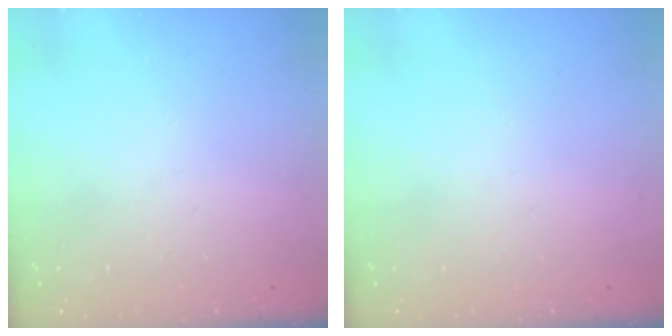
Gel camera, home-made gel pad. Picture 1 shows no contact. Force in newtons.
{"total": 0.0}